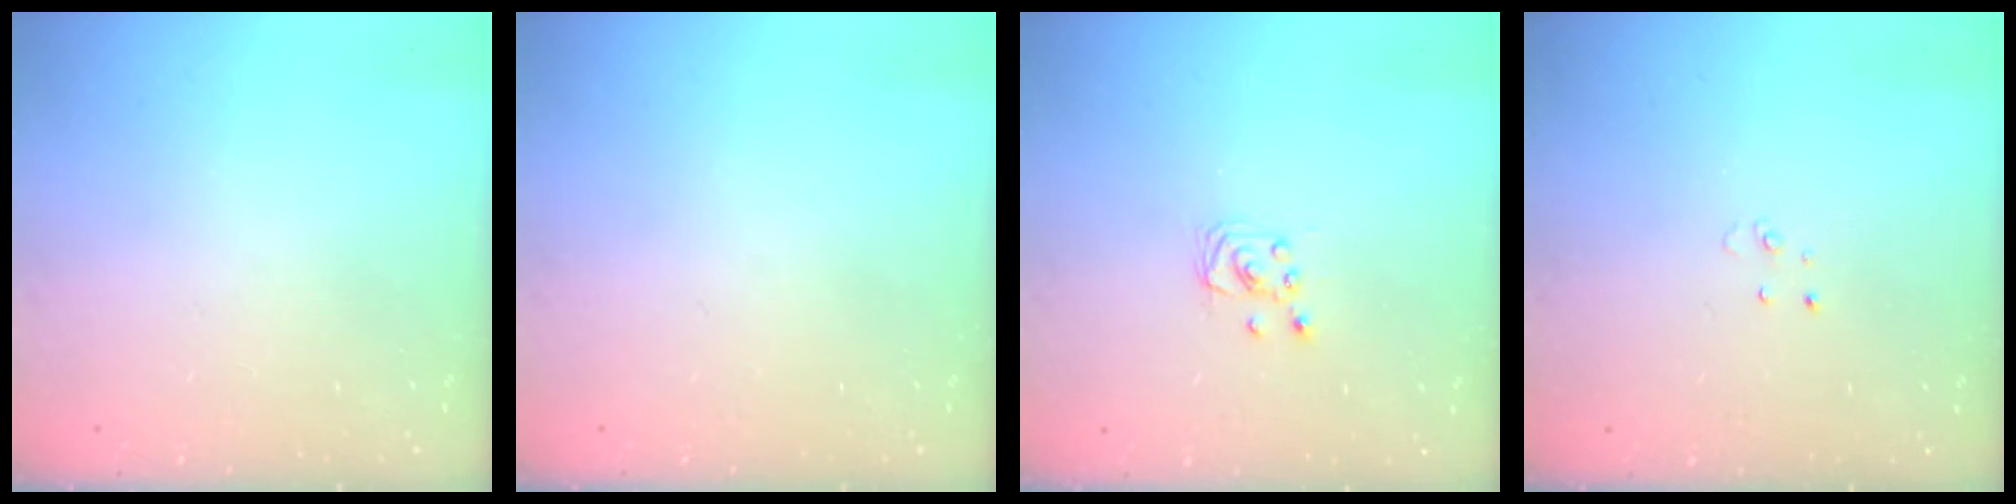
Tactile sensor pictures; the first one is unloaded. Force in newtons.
{"total": 0.0}
{"total": 2.3, "press": 2.2, "slide": 0.3}
{"total": 2.5, "press": 2.5, "slide": 0.2}